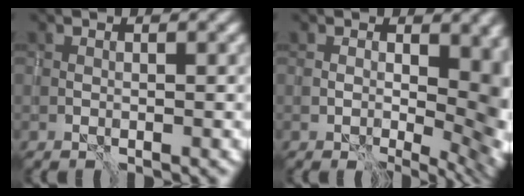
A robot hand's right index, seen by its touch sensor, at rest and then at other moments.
{"total": 11.6, "force": [0.4, 6.6, 9.5], "torque": [-0.102, -0.011, 0.019]}